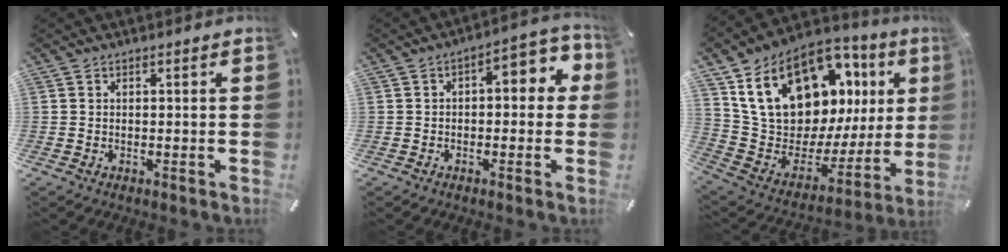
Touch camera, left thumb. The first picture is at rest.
{"total": 7.0, "force": [0.9, 3.7, 5.9], "torque": [-0.072, -0.008, 0.005]}
{"total": 22.6, "force": [12.9, 13.4, 12.9], "torque": [-0.210, -0.080, 0.246]}